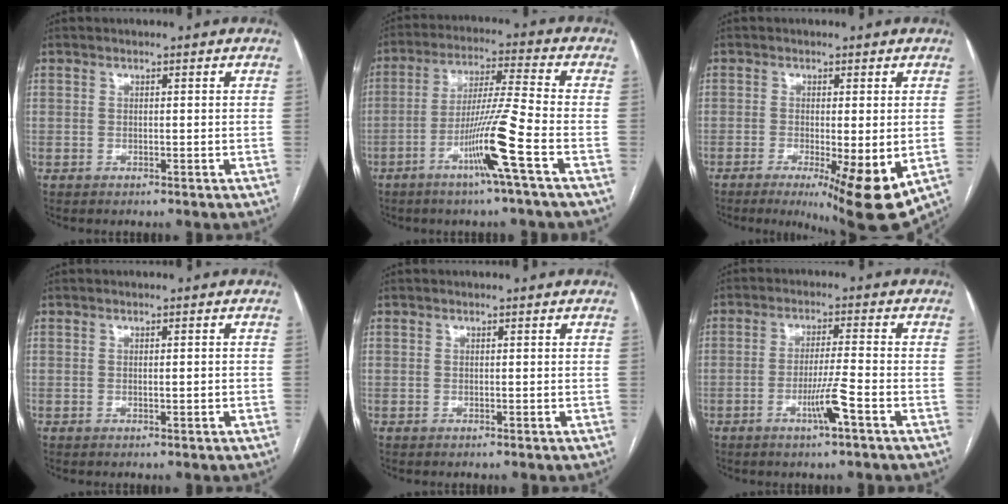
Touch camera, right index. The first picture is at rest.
{"total": 10.6, "force": [-4.7, -1.9, 9.3], "torque": [-0.175, -0.009, -0.091]}
{"total": 10.1, "force": [-3.6, 1.5, 9.3], "torque": [-0.123, -0.025, -0.045]}
{"total": 0.9, "force": [-0.1, 0.0, 0.9], "torque": [-0.014, -0.001, 0.002]}
{"total": 0.0}
{"total": 5.2, "force": [-2.5, -0.6, 4.5], "torque": [-0.083, -0.009, -0.047]}